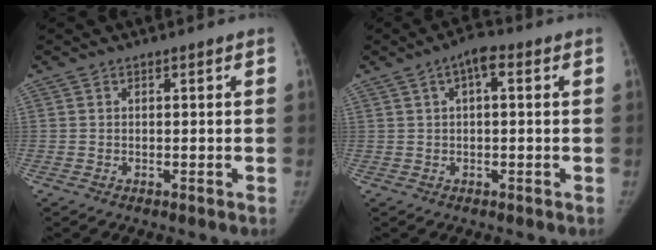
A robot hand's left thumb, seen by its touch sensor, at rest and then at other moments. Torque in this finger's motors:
{"motor_torque": [-0.57, 0.01, 0.19, 0.13, 0.00]}